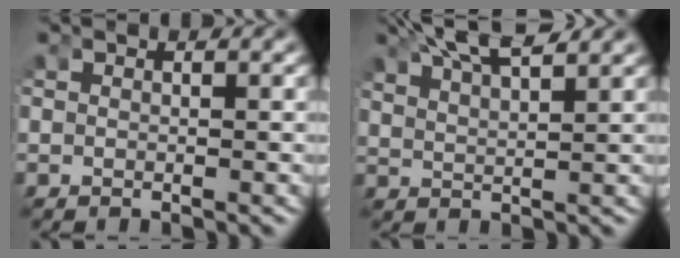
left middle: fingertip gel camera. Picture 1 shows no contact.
{"total": 5.7, "force": [4.6, 1.9, 2.9], "torque": [-0.068, 0.005, 0.077]}